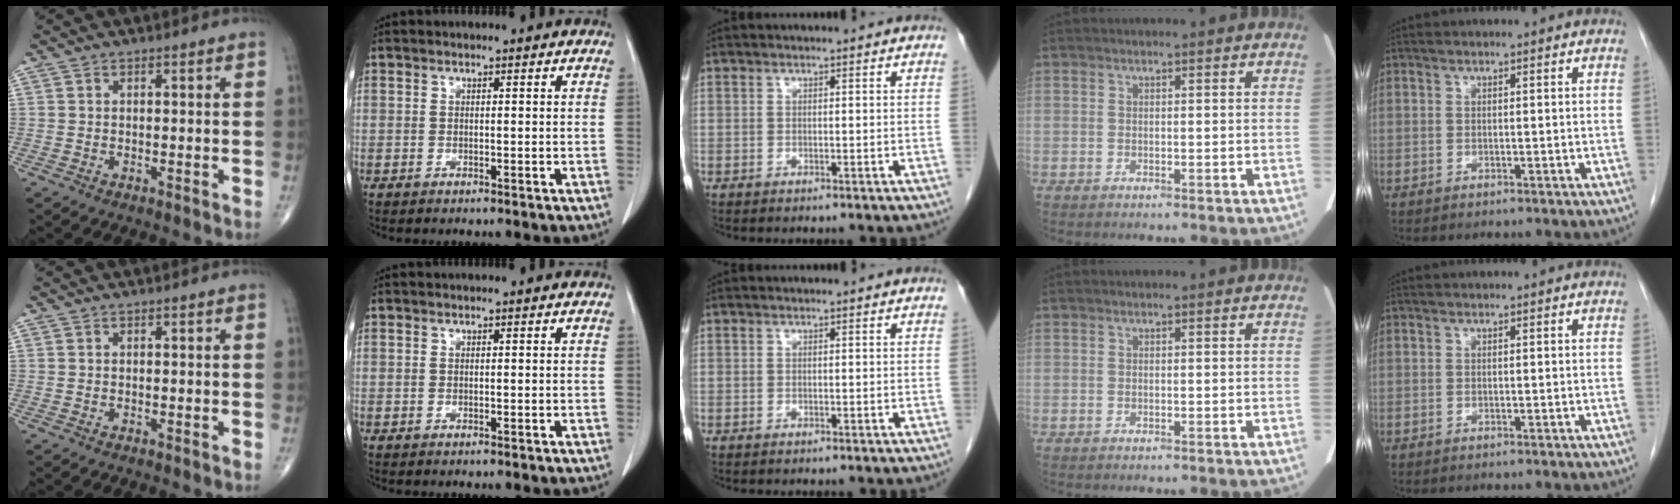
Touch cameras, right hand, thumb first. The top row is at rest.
{}